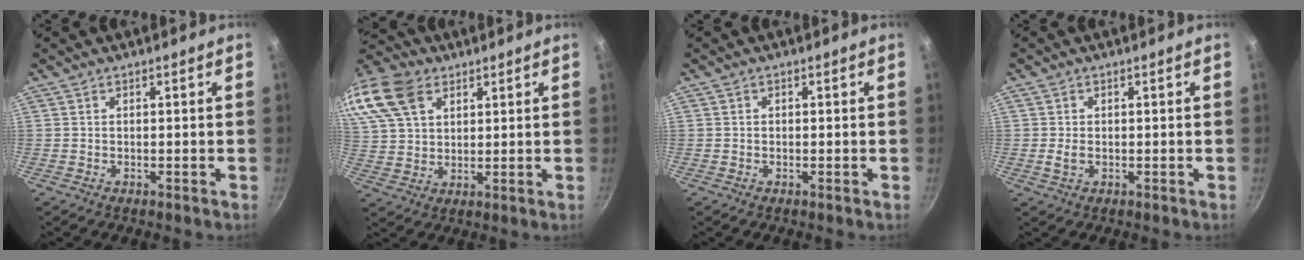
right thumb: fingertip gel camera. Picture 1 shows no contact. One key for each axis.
{"total": 20.0, "fx": 9.6, "fy": 13.6, "fz": 11.0, "tx": -0.255, "ty": 0.025, "tz": 0.183}
{"total": 0.6, "fx": 0.0, "fy": 0.6, "fz": 0.2, "tx": -0.002, "ty": 0.004, "tz": -0.001}
{"total": 2.1, "fx": -0.2, "fy": 1.5, "fz": 1.5, "tx": -0.026, "ty": -0.003, "tz": -0.004}